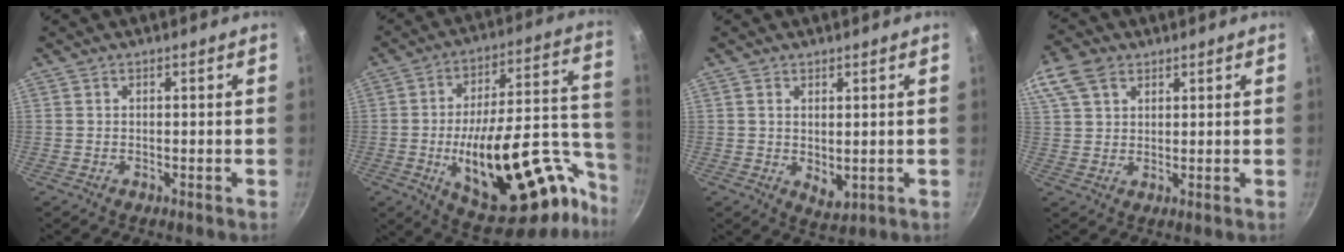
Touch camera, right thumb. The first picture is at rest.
{"total": 31.9, "force": [-11.1, 14.1, 26.4], "torque": [-0.331, 0.058, -0.152]}
{"total": 3.7, "force": [0.8, 2.2, 2.9], "torque": [-0.043, -0.011, 0.017]}
{"total": 9.1, "force": [4.9, 6.0, 4.8], "torque": [-0.094, 0.011, 0.090]}